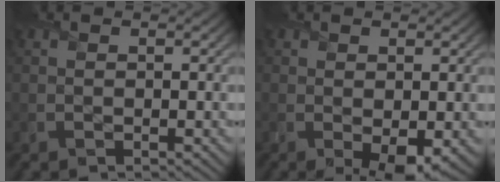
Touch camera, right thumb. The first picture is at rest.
{"total": 4.1, "force": [-1.0, 2.0, 3.4], "torque": [-0.058, -0.019, -0.011]}